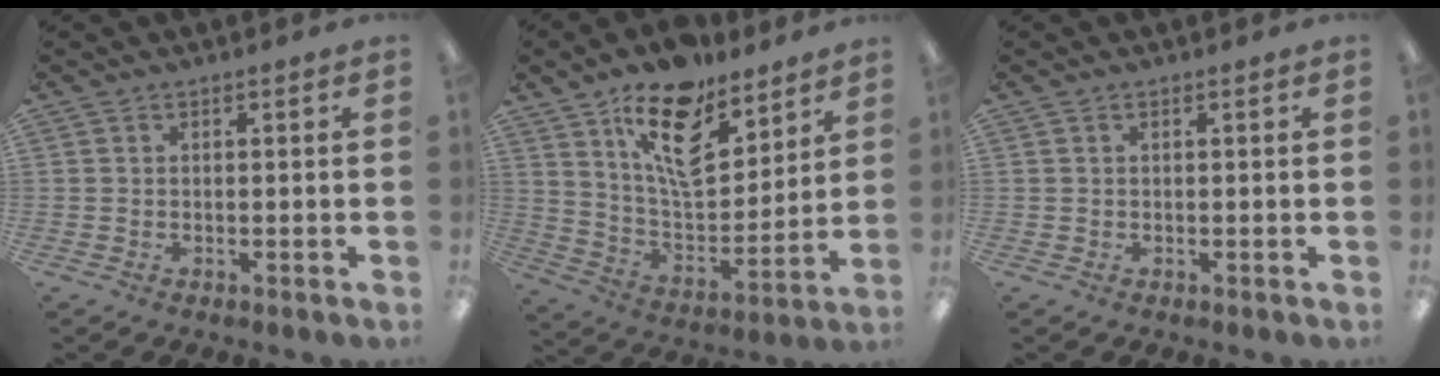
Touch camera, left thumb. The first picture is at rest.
{"total": 17.0, "force": [11.3, 7.8, 10.1], "torque": [-0.170, -0.060, 0.198]}
{"total": 0.0}